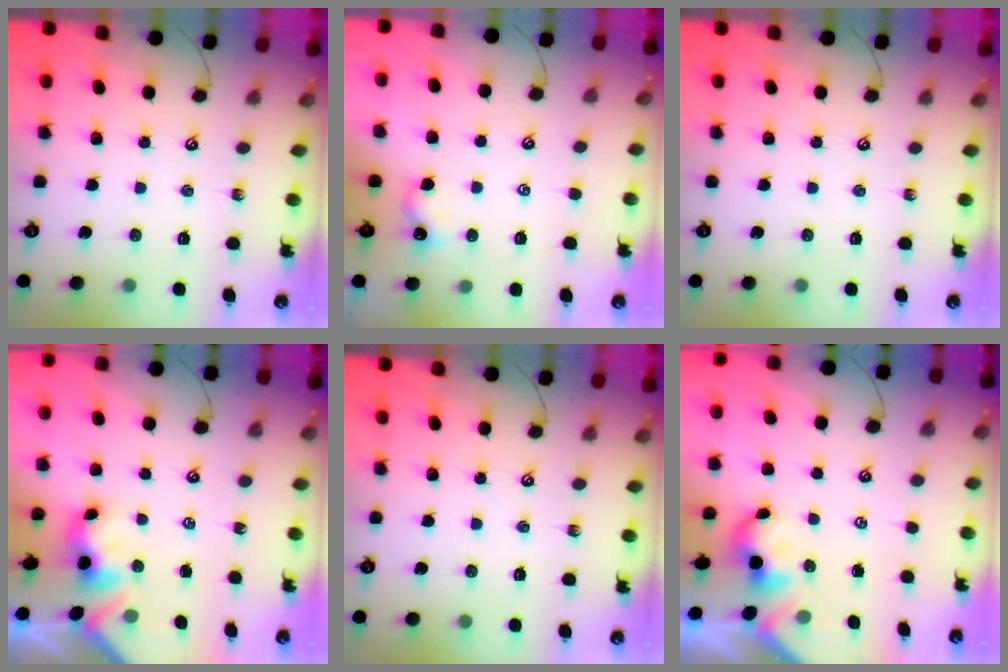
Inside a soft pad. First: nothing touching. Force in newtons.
{"total": 0.9, "press": 0.9, "slide": 0.3}
{"total": 0.0}
{"total": 3.0, "press": 2.9, "slide": 0.6}
{"total": 0.0}
{"total": 0.6, "press": 0.6, "slide": 0.3}